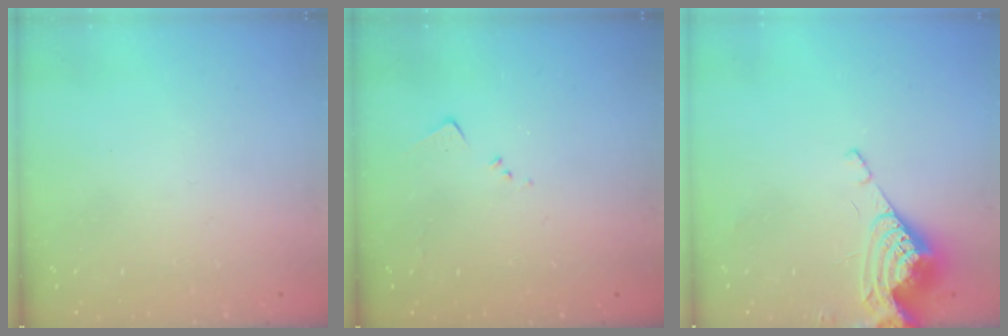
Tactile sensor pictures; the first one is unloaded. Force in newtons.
{"total": 3.7, "press": 3.7, "slide": 0.5}
{"total": 8.5, "press": 8.4, "slide": 1.1}